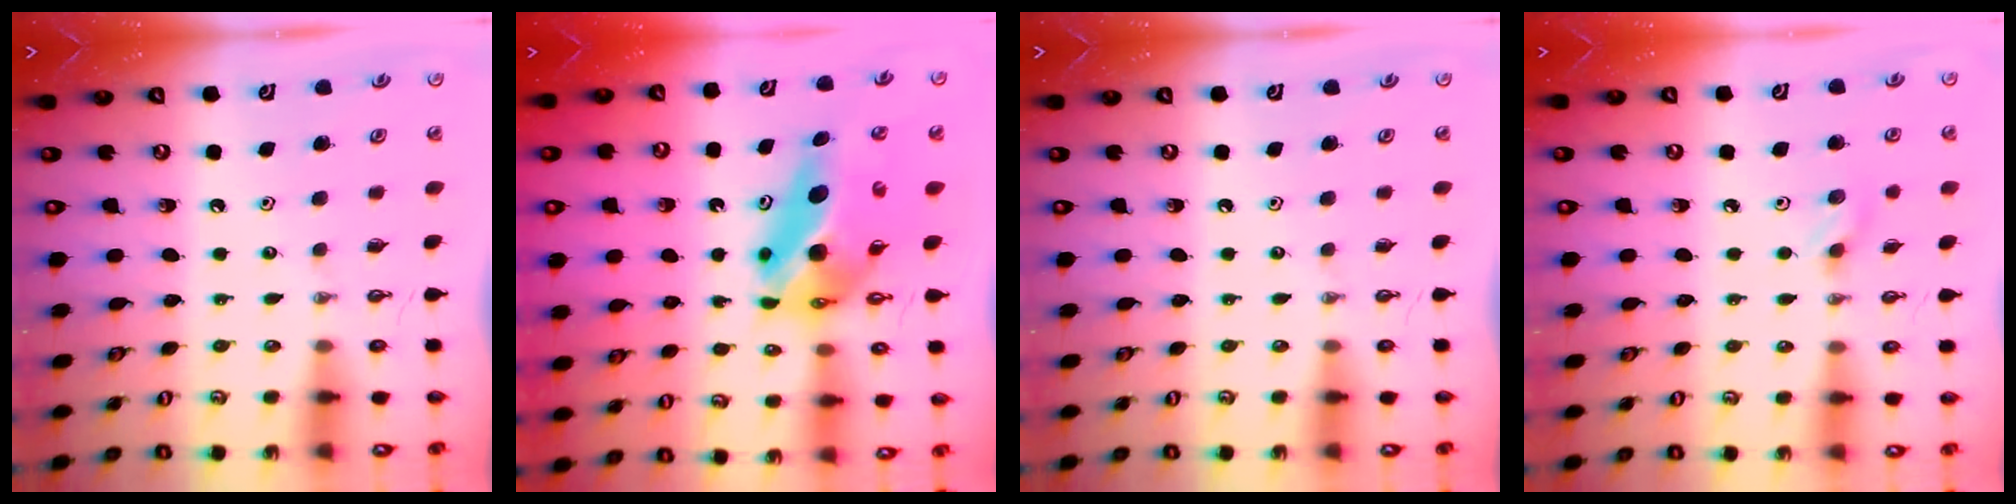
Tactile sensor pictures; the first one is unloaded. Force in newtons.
{"total": 14.3, "press": 13.6, "slide": 4.4}
{"total": 0.0}
{"total": 5.7, "press": 5.5, "slide": 1.6}